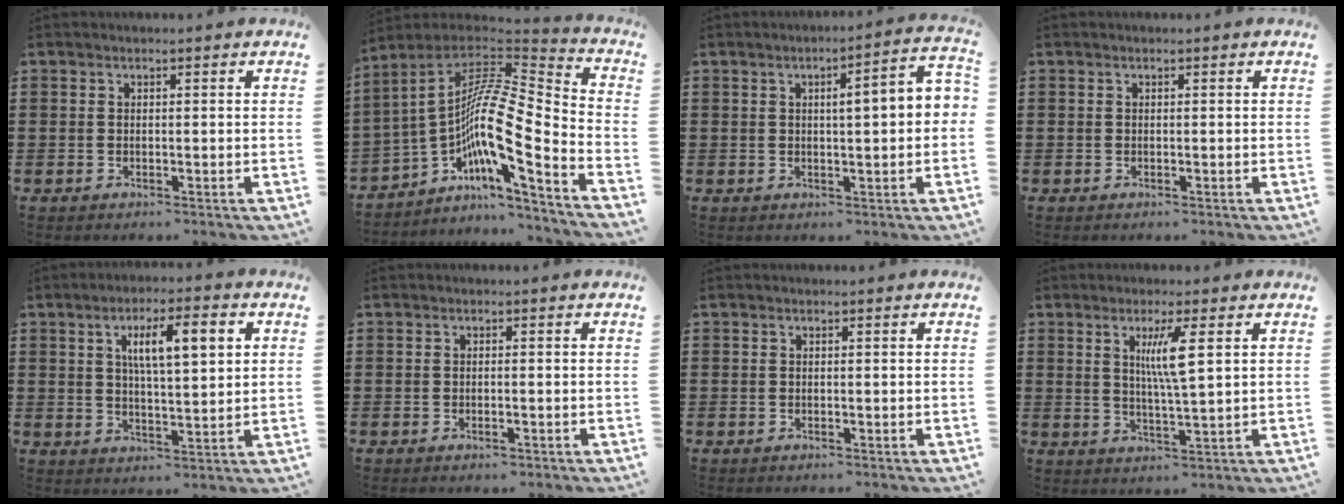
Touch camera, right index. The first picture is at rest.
{"total": 11.2, "force": [-2.0, 2.2, 10.8], "torque": [-0.229, -0.033, -0.057]}
{"total": 3.9, "force": [0.3, 0.4, 3.9], "torque": [-0.063, -0.003, -0.002]}
{"total": 0.0}
{"total": 7.9, "force": [2.5, 2.1, 7.2], "torque": [-0.135, 0.007, 0.037]}
{"total": 0.6, "force": [-0.3, 0.1, 0.5], "torque": [-0.010, -0.004, -0.005]}
{"total": 0.0}
{"total": 5.6, "force": [1.9, 0.2, 5.3], "torque": [-0.107, -0.001, 0.027]}